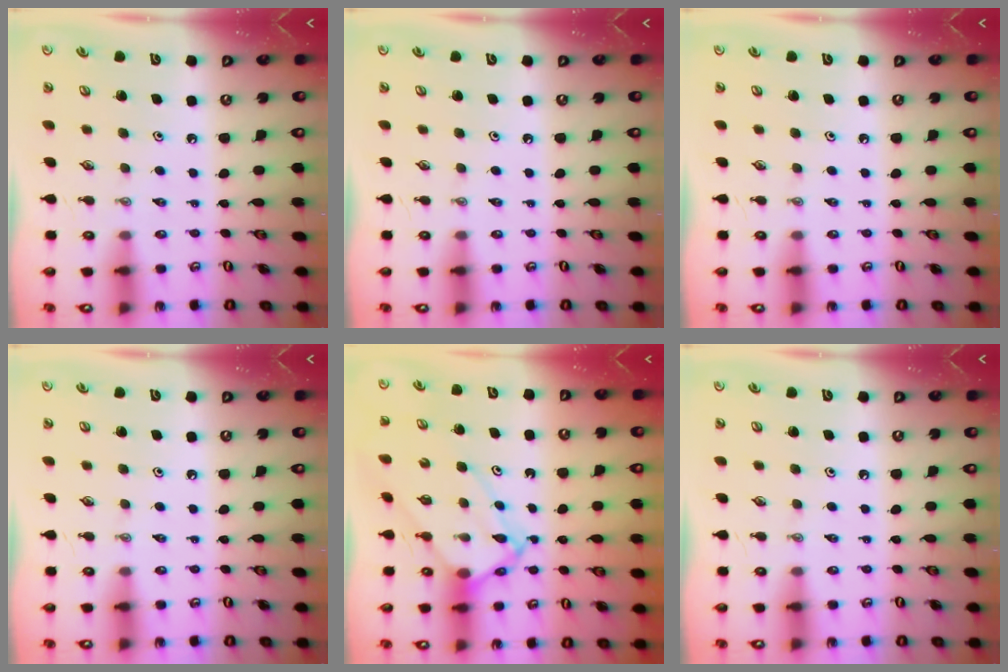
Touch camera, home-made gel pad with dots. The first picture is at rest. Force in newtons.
{"total": 0.0}
{"total": 0.0}
{"total": 0.0}
{"total": 8.8, "press": 8.8, "slide": 0.8}
{"total": 0.0}